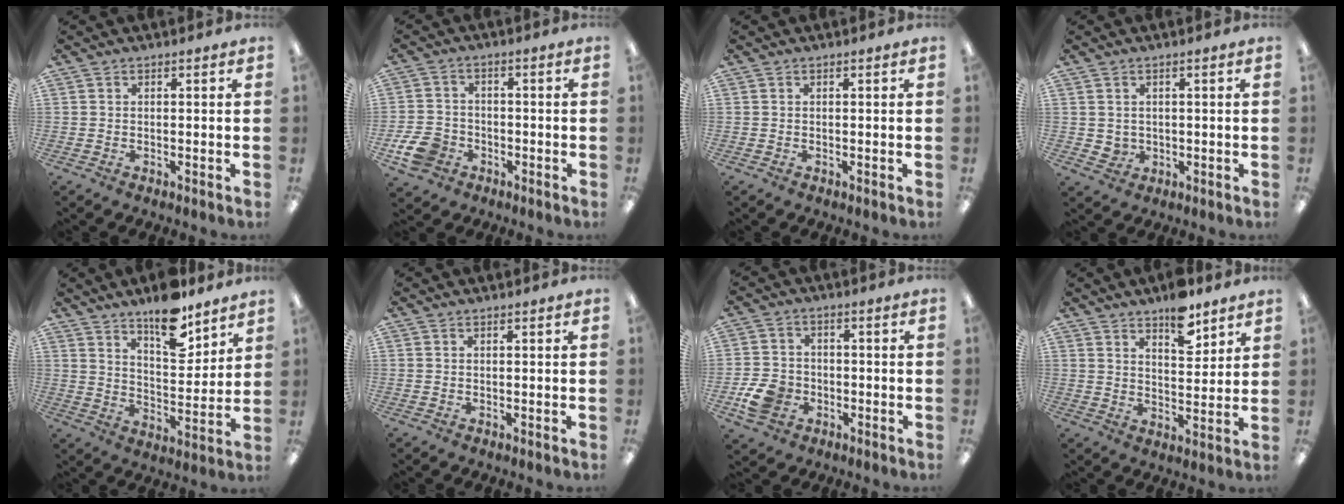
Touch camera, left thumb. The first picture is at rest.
{"total": 7.6, "force": [-3.5, 5.8, 3.6], "torque": [-0.086, 0.021, -0.064]}
{"total": 0.0}
{"total": 2.2, "force": [0.6, 2.0, 0.5], "torque": [-0.011, 0.001, 0.011]}
{"total": 14.0, "force": [10.7, 5.4, 7.2], "torque": [-0.099, -0.068, 0.186]}
{"total": 0.0}
{"total": 7.7, "force": [-2.8, 6.1, 3.9], "torque": [-0.085, 0.010, -0.050]}
{"total": 8.8, "force": [6.8, 3.3, 4.5], "torque": [-0.050, -0.045, 0.113]}